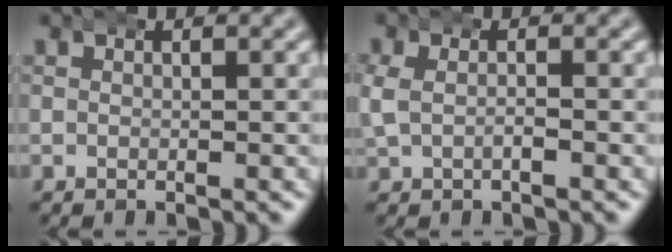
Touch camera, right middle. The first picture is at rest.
{"total": 2.9, "force": [0.2, 2.1, 1.9], "torque": [-0.047, 0.004, 0.006]}